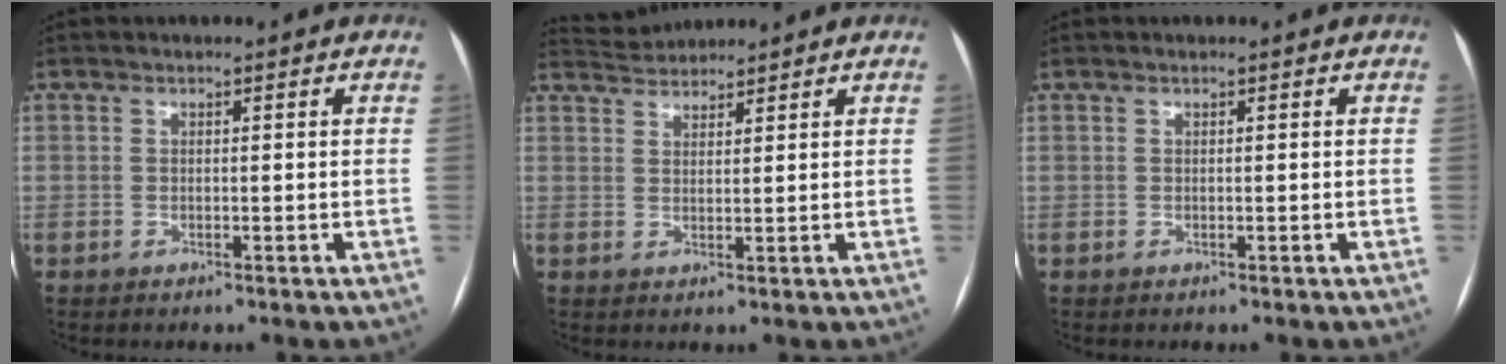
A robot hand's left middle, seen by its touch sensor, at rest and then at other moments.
{"total": 3.5, "force": [3.5, 0.3, -0.3], "torque": [-0.003, 0.022, 0.066]}
{"total": 0.0}